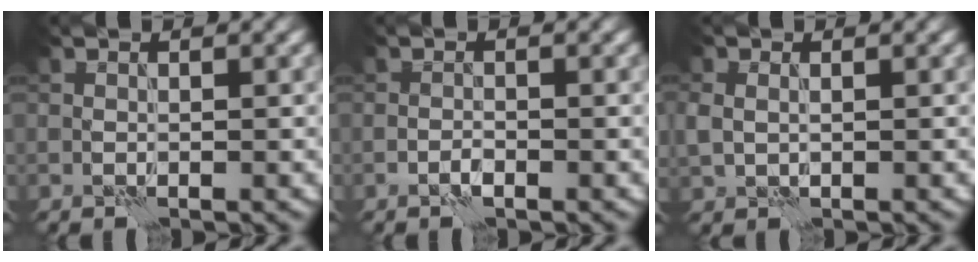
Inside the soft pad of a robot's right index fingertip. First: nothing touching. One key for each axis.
{"total": 1.0, "fx": -0.7, "fy": 0.3, "fz": 0.6, "tx": -0.014, "ty": 0.003, "tz": -0.015}
{"total": 2.0, "fx": 0.0, "fy": 1.6, "fz": 1.1, "tx": -0.030, "ty": -0.002, "tz": 0.003}